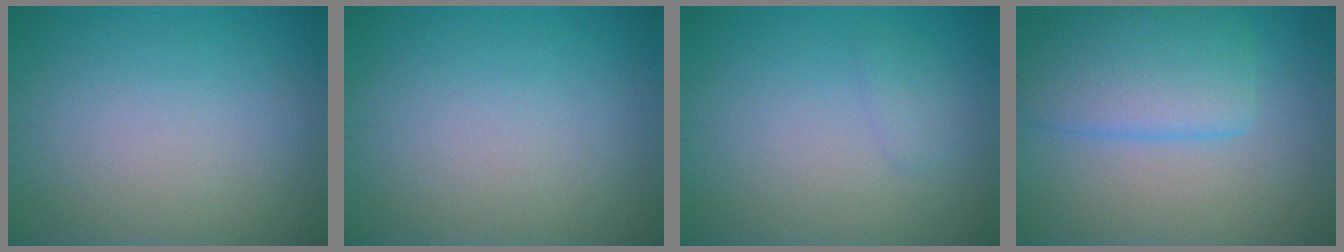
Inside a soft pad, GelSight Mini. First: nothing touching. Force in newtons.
{"total": 0.0}
{"total": 1.0, "press": 1.0, "slide": 0.1}
{"total": 5.9, "press": 5.9, "slide": 0.5}